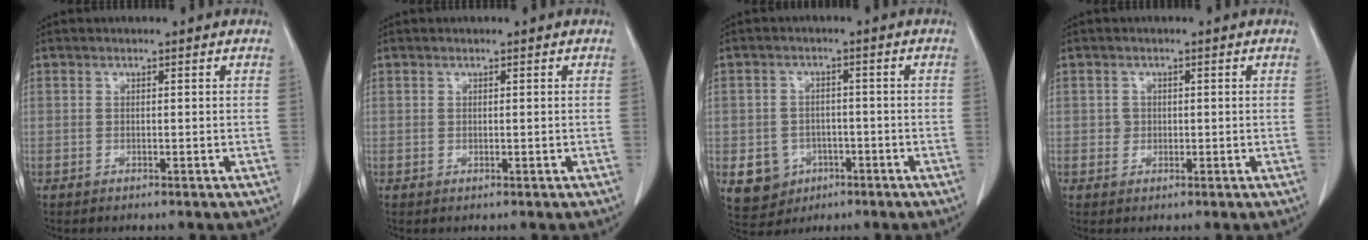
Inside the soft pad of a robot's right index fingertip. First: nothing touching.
{"total": 0.0}
{"total": 6.1, "force": [-2.2, 5.4, 1.6], "torque": [-0.023, 0.006, -0.023]}
{"total": 1.3, "force": [0.0, 1.3, 0.2], "torque": [-0.001, 0.003, 0.002]}